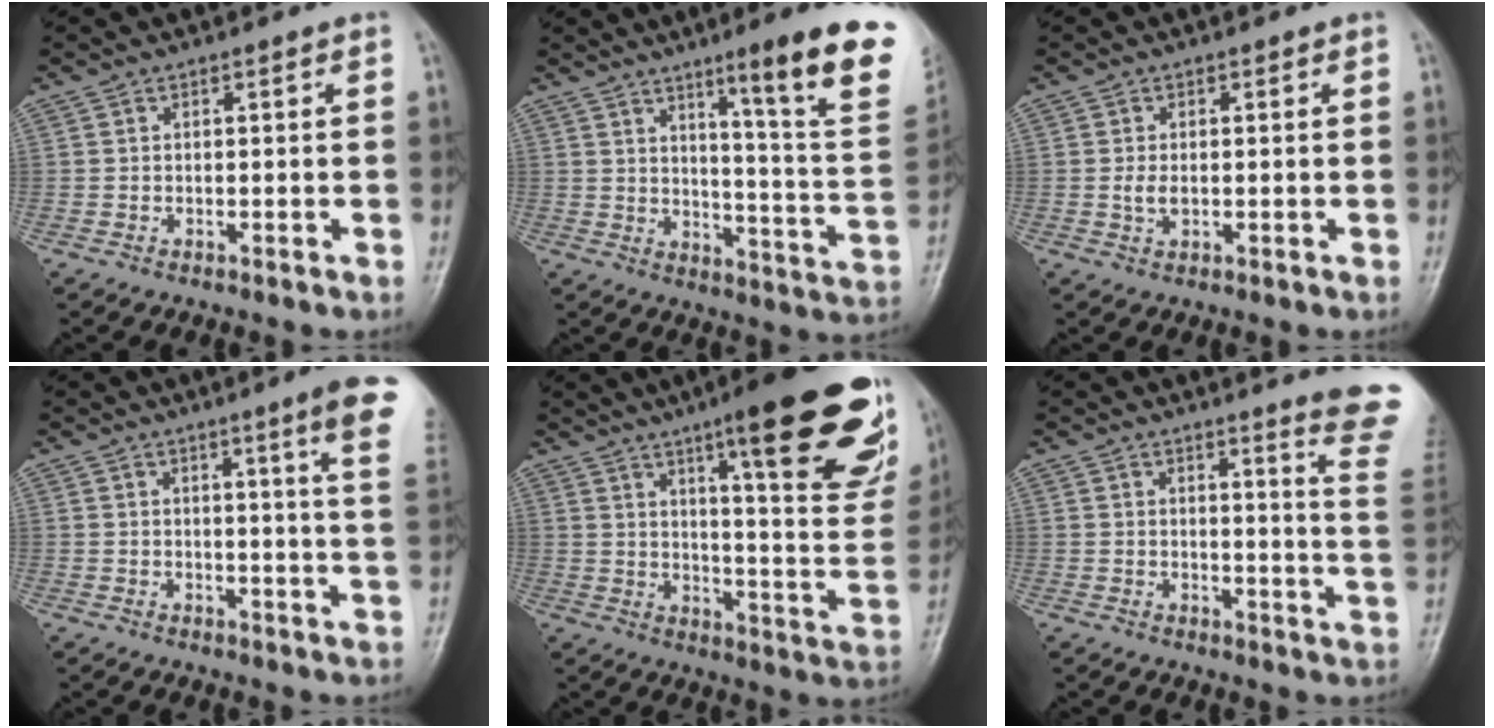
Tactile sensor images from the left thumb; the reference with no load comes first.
{"total": 19.6, "force": [10.9, 1.1, 16.2], "torque": [-0.193, -0.060, 0.148]}
{"total": 2.1, "force": [0.0, 1.3, 1.7], "torque": [-0.034, -0.004, -0.001]}
{"total": 10.2, "force": [5.9, -0.2, 8.2], "torque": [-0.098, -0.027, 0.059]}
{"total": 27.1, "force": [15.7, 5.6, 21.3], "torque": [-0.253, -0.060, 0.218]}
{"total": 12.2, "force": [10.3, -0.3, 6.6], "torque": [-0.060, -0.105, 0.101]}